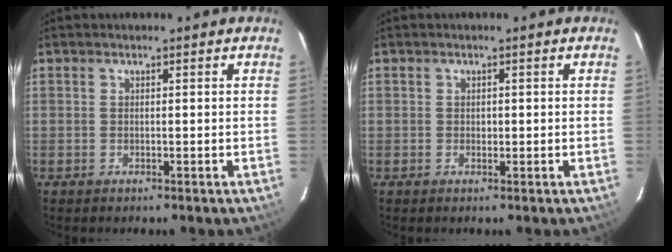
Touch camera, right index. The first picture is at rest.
{"total": 0.7, "force": [-0.1, 0.6, 0.3], "torque": [-0.003, 0.001, -0.001]}